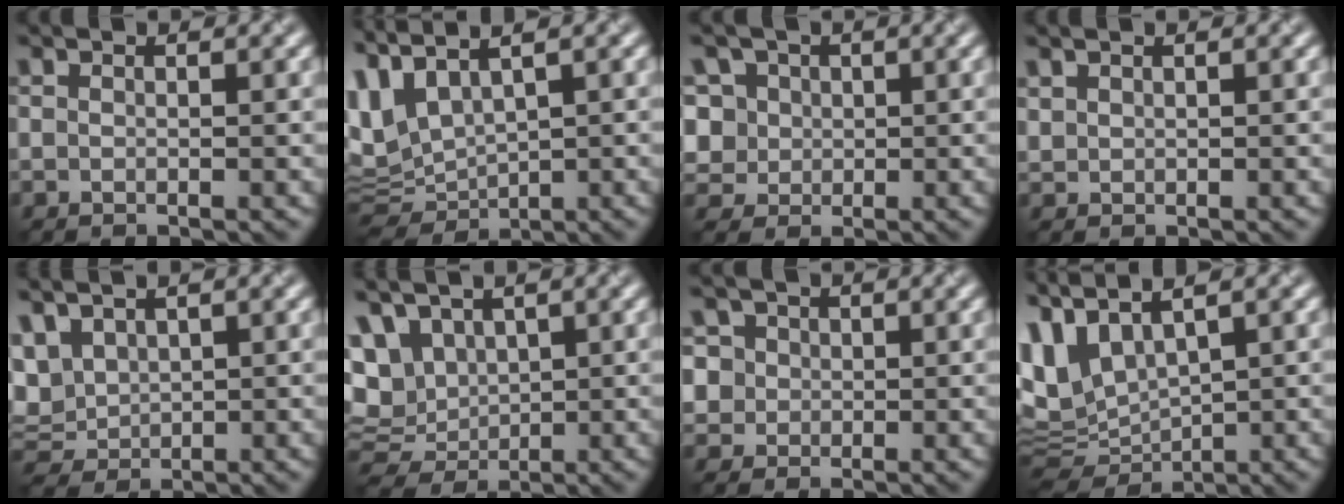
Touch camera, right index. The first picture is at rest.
{"total": 5.1, "force": [2.0, 2.0, 4.3], "torque": [-0.103, -0.001, 0.049]}
{"total": 6.6, "force": [2.5, 5.6, 2.5], "torque": [-0.059, 0.025, 0.023]}
{"total": 0.7, "force": [0.7, 0.0, -0.3], "torque": [-0.003, 0.001, 0.021]}
{"total": 3.6, "force": [2.1, 2.3, 1.8], "torque": [-0.061, 0.007, 0.045]}
{"total": 6.8, "force": [2.8, 4.8, 3.9], "torque": [-0.098, 0.020, 0.057]}
{"total": 4.7, "force": [1.8, 4.1, 1.5], "torque": [-0.032, 0.024, 0.014]}
{"total": 5.6, "force": [2.3, 2.6, 4.4], "torque": [-0.105, -0.004, 0.059]}